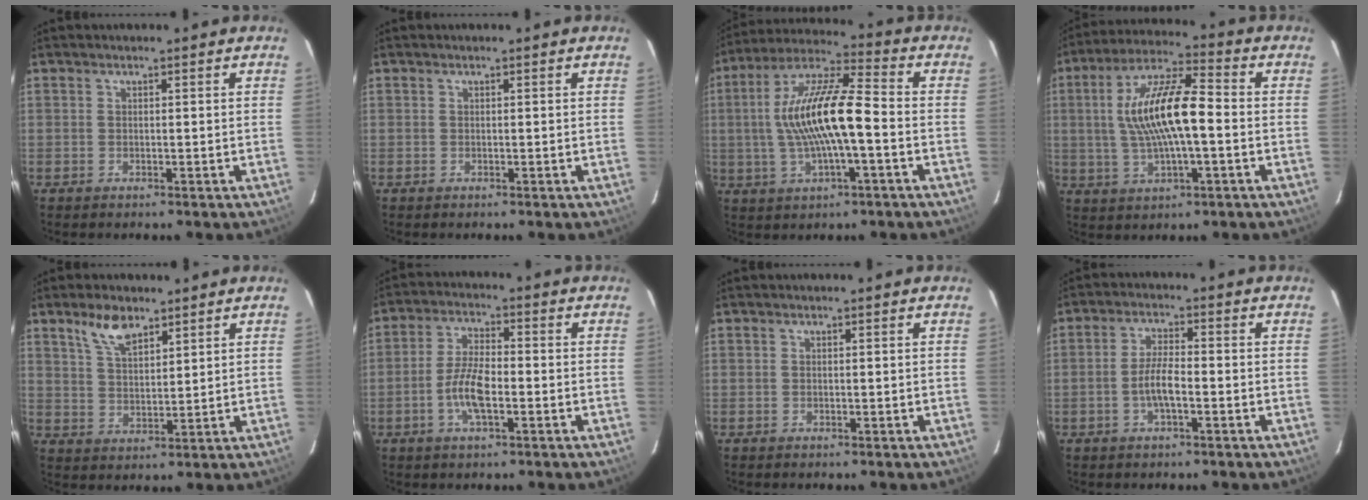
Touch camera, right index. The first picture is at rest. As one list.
[{"total": 0.0}, {"total": 15.0, "force": [-1.4, 3.3, 14.5], "torque": [-0.281, 0.016, -0.030]}, {"total": 14.0, "force": [-0.3, 3.7, 13.5], "torque": [-0.255, 0.015, -0.007]}, {"total": 6.7, "force": [4.6, 2.9, 3.9], "torque": [-0.069, 0.005, 0.091]}, {"total": 7.2, "force": [-2.3, 2.4, 6.4], "torque": [-0.132, 0.005, -0.046]}, {"total": 0.0}, {"total": 4.8, "force": [-1.6, 1.2, 4.4], "torque": [-0.091, 0.005, -0.030]}]